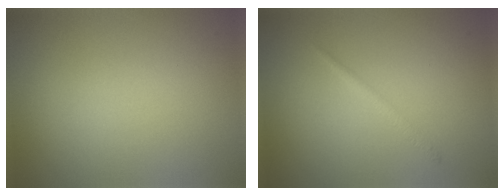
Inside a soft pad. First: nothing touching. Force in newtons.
{"total": 0.9, "press": 0.9, "slide": 0.1}